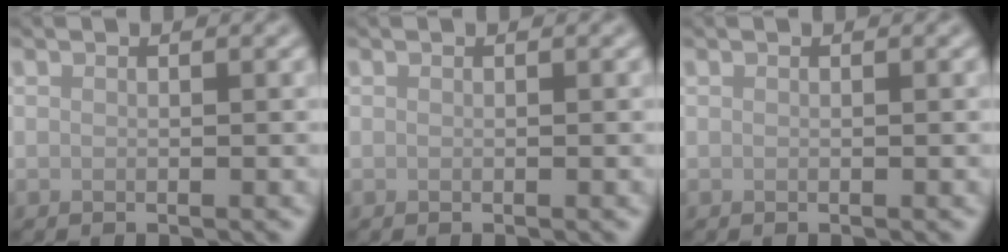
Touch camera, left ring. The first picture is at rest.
{"total": 0.0}
{"total": 0.0}